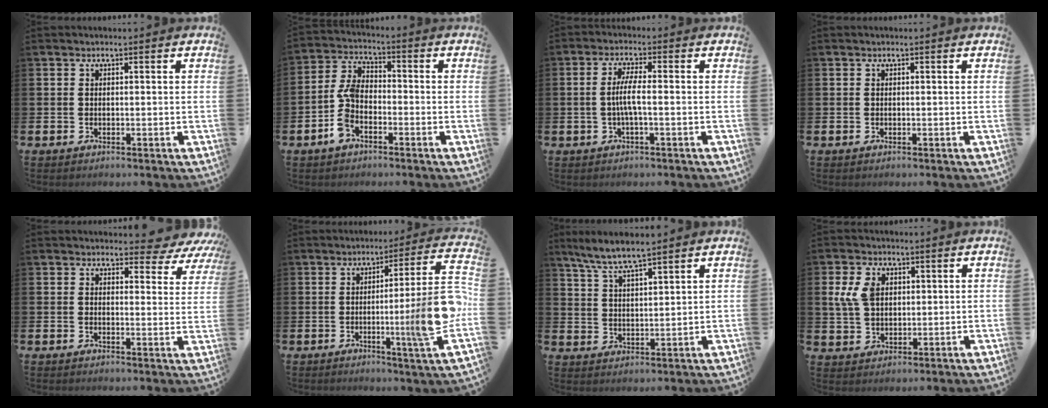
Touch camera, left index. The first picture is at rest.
{"total": 5.7, "force": [-2.0, 3.3, 4.2], "torque": [-0.104, 0.003, -0.046]}
{"total": 3.5, "force": [-0.5, 0.5, 3.4], "torque": [-0.063, 0.002, -0.012]}
{"total": 0.0}
{"total": 3.4, "force": [3.1, 1.3, 0.6], "torque": [-0.001, -0.026, 0.048]}
{"total": 12.1, "force": [-1.6, -0.5, 11.9], "torque": [-0.161, -0.026, -0.039]}
{"total": 6.3, "force": [5.9, 0.2, 2.2], "torque": [-0.068, -0.020, 0.107]}
{"total": 5.1, "force": [2.1, 3.6, 3.0], "torque": [-0.057, 0.009, 0.035]}